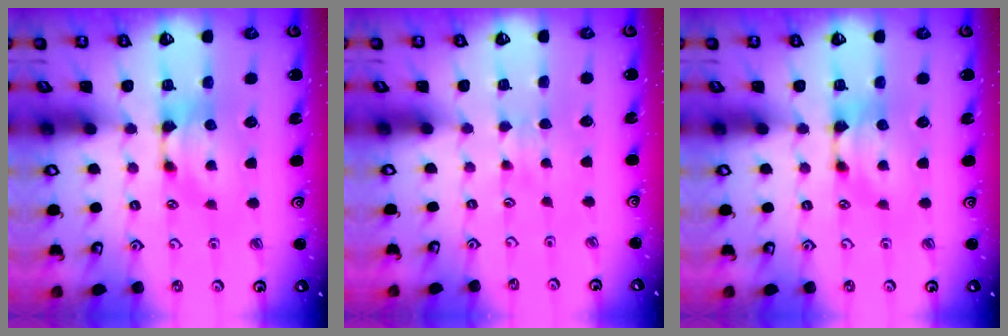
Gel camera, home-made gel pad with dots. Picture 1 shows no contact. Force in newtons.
{"total": 2.5, "press": 2.5, "slide": 0.5}
{"total": 0.0}